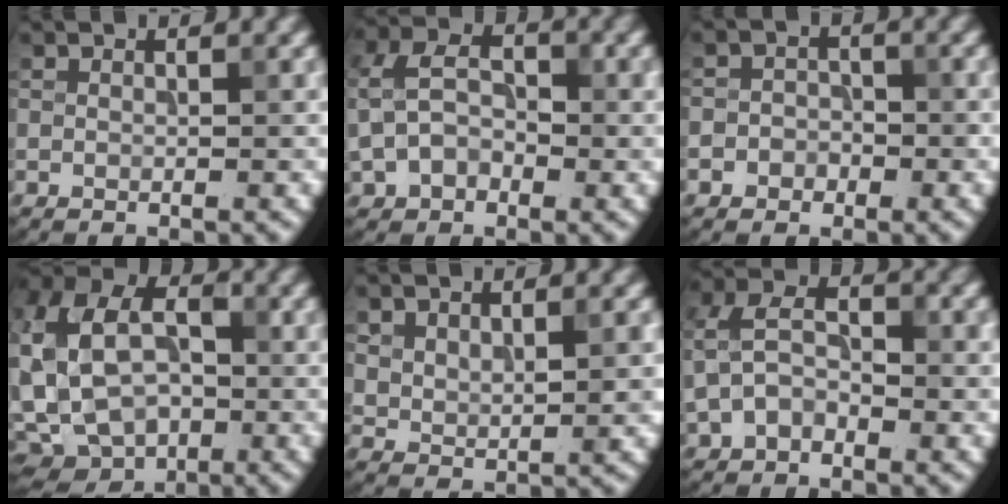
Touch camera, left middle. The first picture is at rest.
{"total": 4.9, "force": [-0.7, 3.5, 3.5], "torque": [-0.080, 0.007, -0.017]}
{"total": 2.3, "force": [-1.0, 1.9, 0.6], "torque": [0.015, 0.010, -0.030]}
{"total": 14.5, "force": [-0.6, 11.4, 9.0], "torque": [-0.213, 0.022, -0.018]}
{"total": 2.6, "force": [1.1, 1.3, 2.0], "torque": [-0.045, -0.005, 0.029]}
{"total": 4.5, "force": [-0.9, 3.0, 3.3], "torque": [-0.077, 0.011, -0.022]}